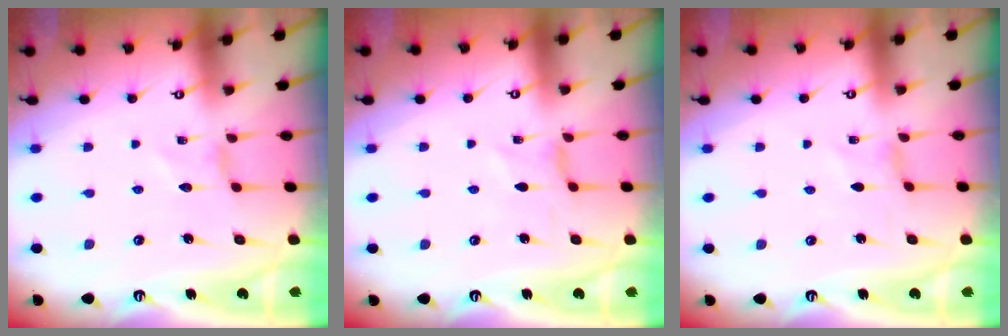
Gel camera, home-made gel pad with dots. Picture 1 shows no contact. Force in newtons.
{"total": 0.0}
{"total": 0.5, "press": 0.5, "slide": 0.2}